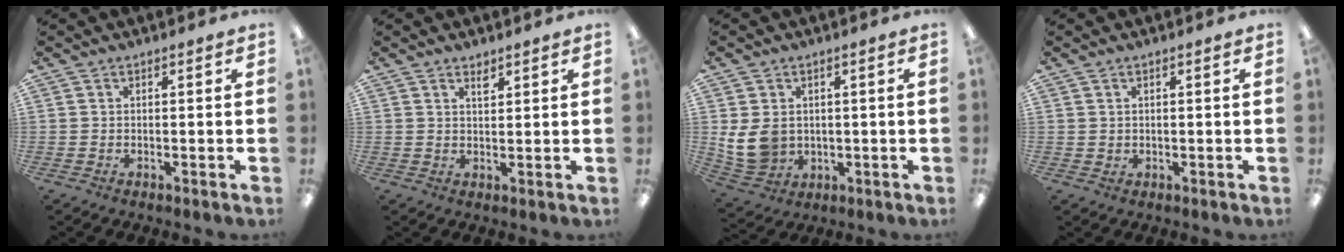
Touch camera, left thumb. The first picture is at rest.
{"total": 2.0, "force": [1.8, 0.6, 0.8], "torque": [-0.010, -0.005, 0.032]}
{"total": 8.2, "force": [0.9, 6.8, 4.5], "torque": [-0.112, 0.005, 0.021]}
{"total": 1.3, "force": [0.9, 0.9, 0.1], "torque": [-0.003, 0.002, 0.016]}